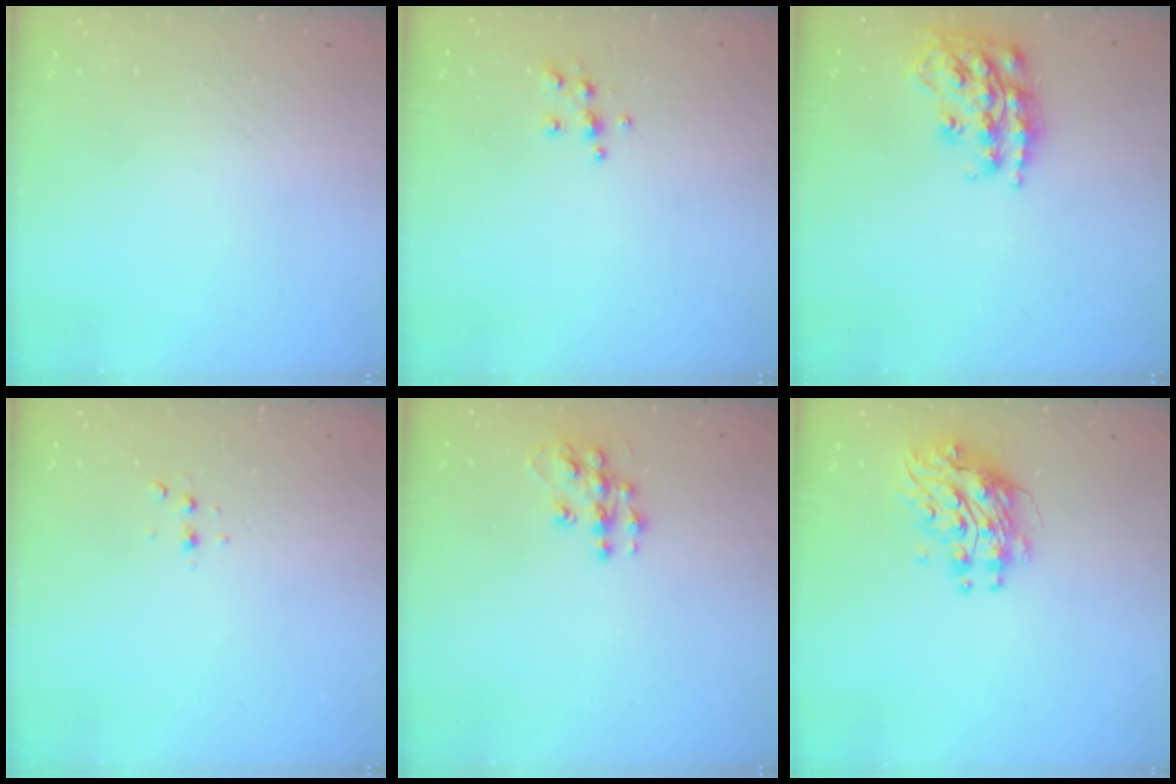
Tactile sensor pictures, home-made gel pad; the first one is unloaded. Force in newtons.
{"total": 5.6, "press": 5.6, "slide": 0.6}
{"total": 17.9, "press": 17.8, "slide": 1.1}
{"total": 2.8, "press": 2.8, "slide": 0.7}
{"total": 10.2, "press": 10.2, "slide": 0.5}
{"total": 9.0, "press": 9.0, "slide": 0.9}